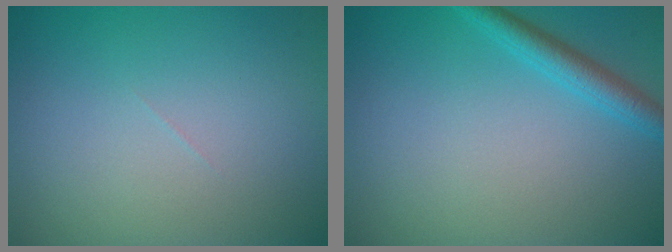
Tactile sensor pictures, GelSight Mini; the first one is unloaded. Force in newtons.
{"total": 2.3, "press": 2.3, "slide": 0.2}